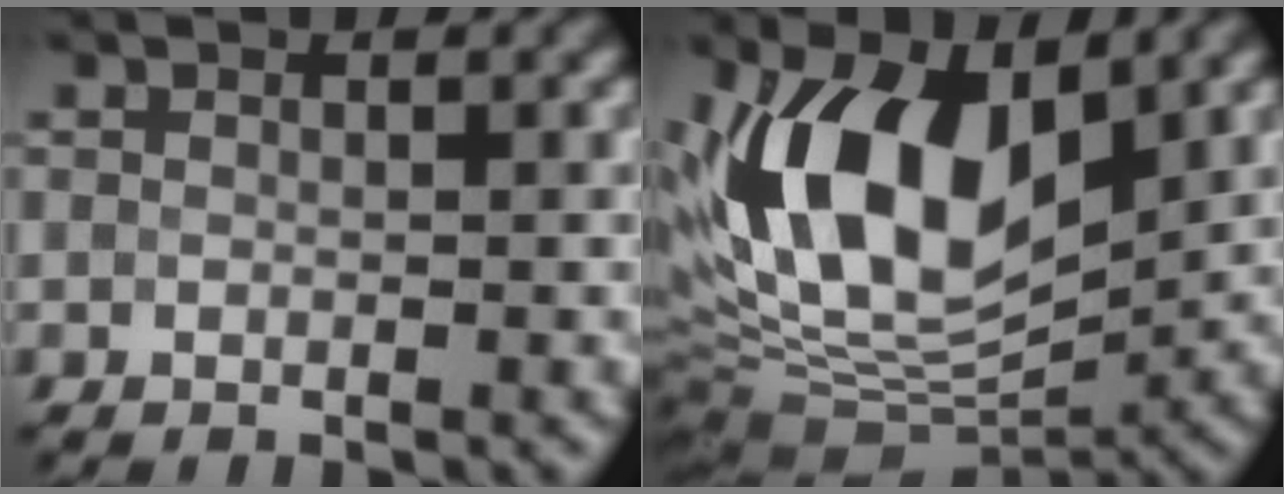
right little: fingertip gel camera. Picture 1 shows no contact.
{"total": 12.7, "force": [2.6, 6.6, 10.5], "torque": [-0.190, 0.000, 0.041]}